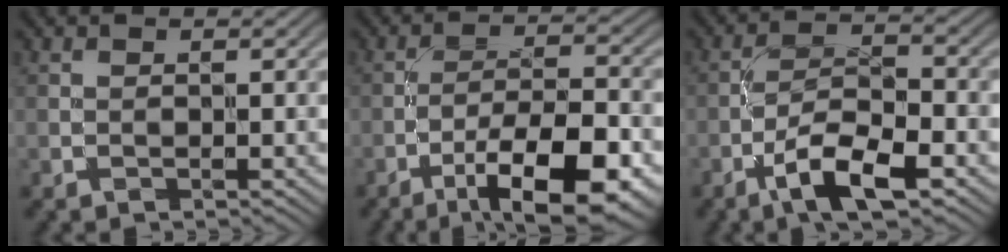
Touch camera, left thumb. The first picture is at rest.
{"total": 12.6, "force": [-7.0, 3.7, 9.8], "torque": [-0.156, 0.003, -0.110]}
{"total": 7.9, "force": [-4.5, 2.2, 6.1], "torque": [-0.110, 0.011, -0.089]}